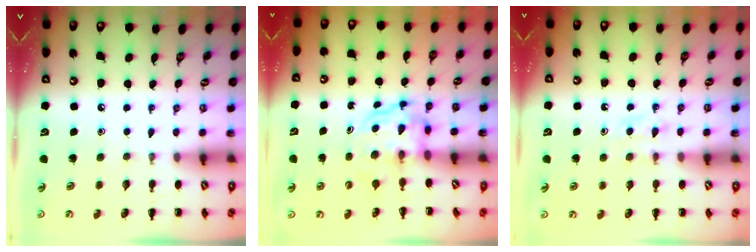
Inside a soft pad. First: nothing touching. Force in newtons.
{"total": 3.8, "press": 3.8, "slide": 0.2}
{"total": 5.2, "press": 5.0, "slide": 1.5}